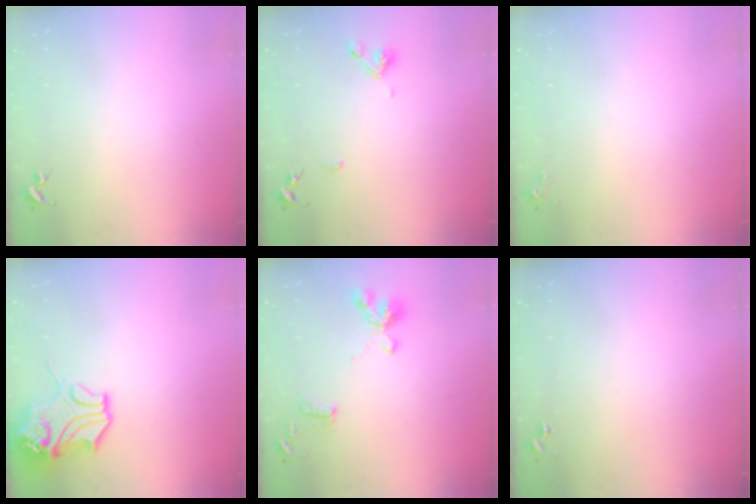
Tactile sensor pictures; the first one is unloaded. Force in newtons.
{"total": 8.6, "press": 8.4, "slide": 1.6}
{"total": 3.5, "press": 3.4, "slide": 0.5}
{"total": 13.8, "press": 13.7, "slide": 2.0}
{"total": 14.7, "press": 14.6, "slide": 1.5}
{"total": 0.0}